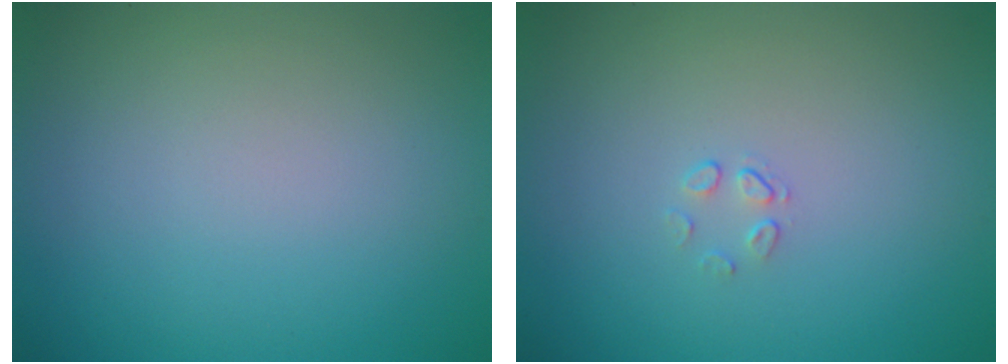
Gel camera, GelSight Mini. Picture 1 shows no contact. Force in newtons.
{"total": 0.7, "press": 0.4, "slide": 0.6}